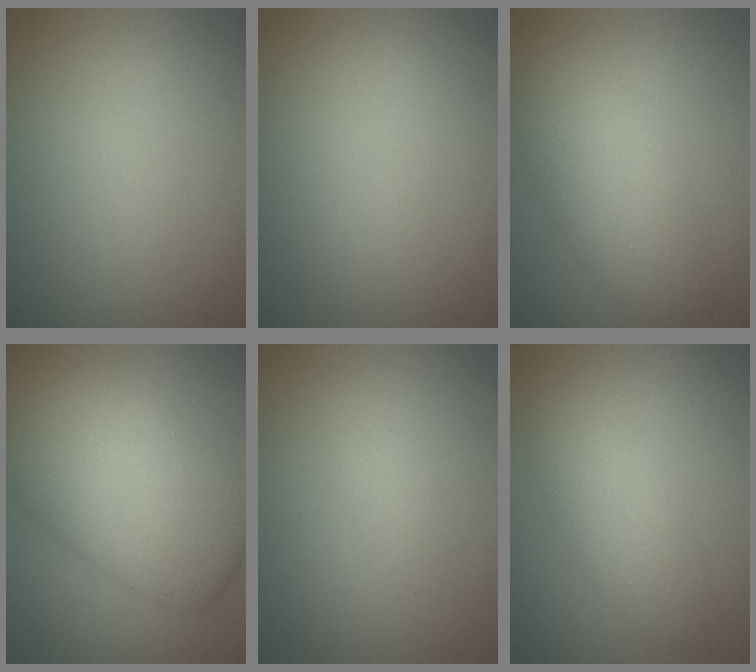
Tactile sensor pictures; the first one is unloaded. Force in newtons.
{"total": 0.0}
{"total": 4.7, "press": 4.7, "slide": 0.2}
{"total": 10.5, "press": 10.4, "slide": 0.7}
{"total": 1.2, "press": 1.2, "slide": 0.1}
{"total": 3.3, "press": 3.3, "slide": 0.1}